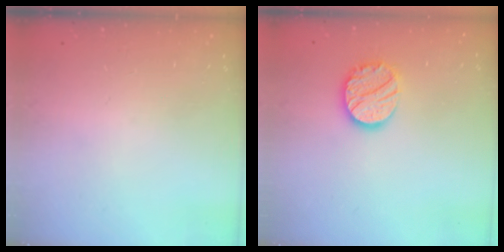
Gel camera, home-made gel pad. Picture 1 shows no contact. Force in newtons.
{"total": 13.7, "press": 13.6, "slide": 1.1}